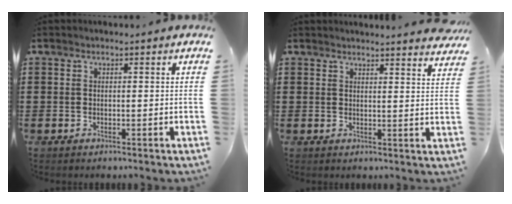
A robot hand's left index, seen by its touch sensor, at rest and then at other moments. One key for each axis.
{"total": 2.9, "fx": 2.8, "fy": -0.4, "fz": 0.2, "tx": -0.005, "ty": -0.014, "tz": 0.052}